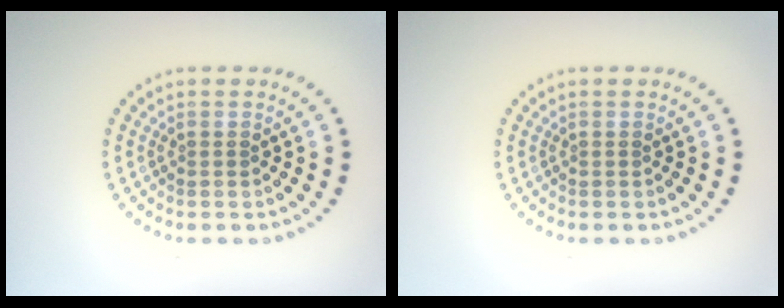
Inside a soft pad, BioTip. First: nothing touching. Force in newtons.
{"total": 0.0}